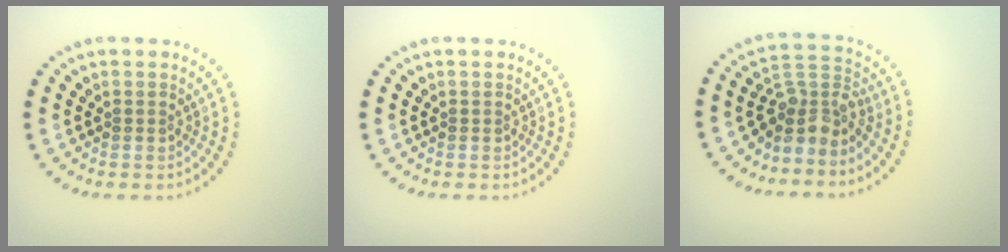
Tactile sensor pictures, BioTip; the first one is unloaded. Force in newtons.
{"total": 0.0}
{"total": 3.6, "press": 2.7, "slide": 2.3}